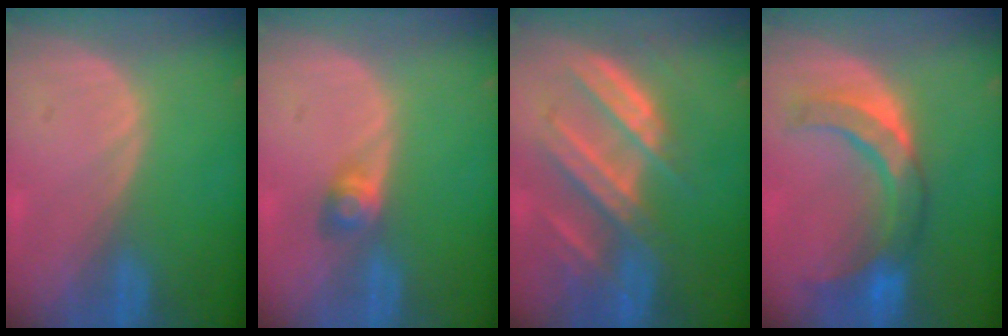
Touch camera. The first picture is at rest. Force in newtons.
{"total": 2.8, "press": 2.5, "slide": 1.2}
{"total": 9.1, "press": 8.3, "slide": 3.8}
{"total": 8.2, "press": 8.2, "slide": 0.6}